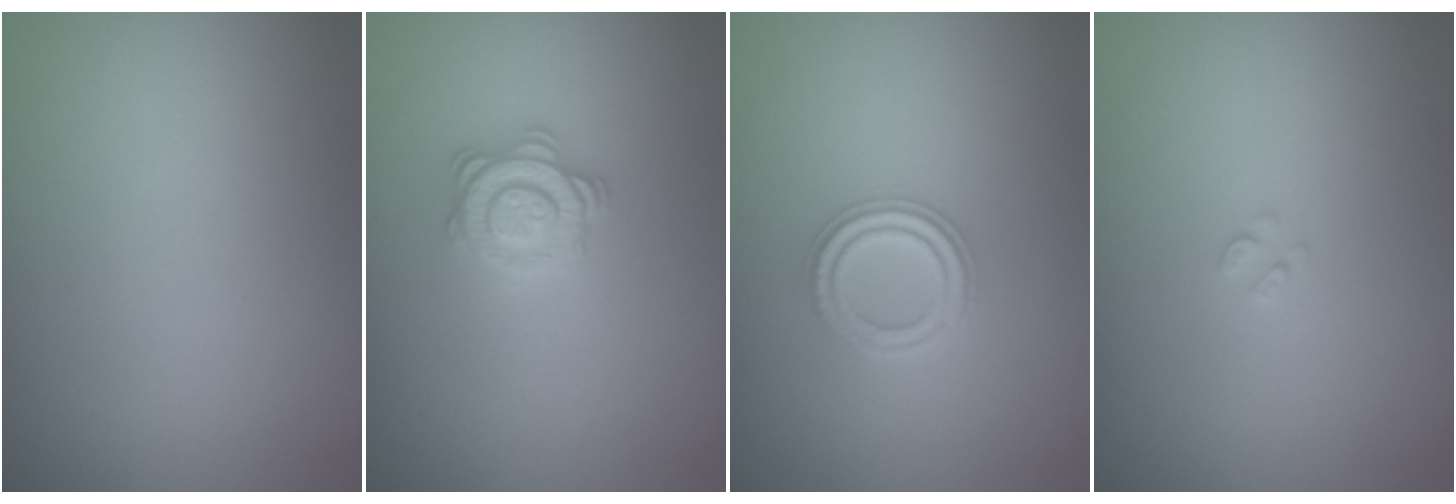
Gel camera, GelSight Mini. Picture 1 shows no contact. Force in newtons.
{"total": 2.9, "press": 2.8, "slide": 0.9}
{"total": 2.4, "press": 2.4, "slide": 0.4}
{"total": 0.7, "press": 0.6, "slide": 0.1}